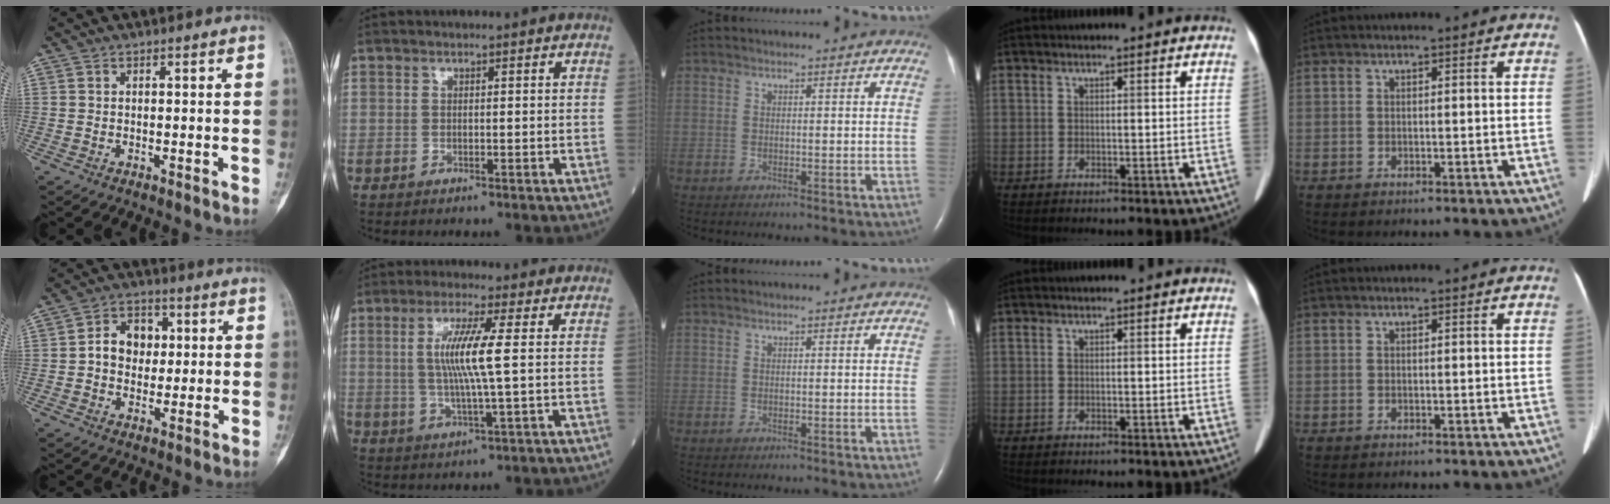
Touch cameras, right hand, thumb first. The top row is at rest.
{"thumb": {"total": 8.2, "force": [0.8, 6.5, 5.0], "torque": [-0.046, 0.014, 0.006]}, "index": {"total": 7.9, "force": [1.2, -0.4, 7.8], "torque": [-0.162, -0.001, 0.024]}}